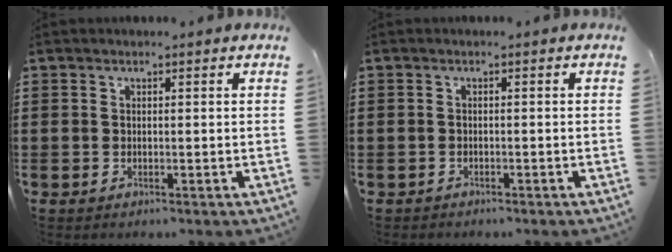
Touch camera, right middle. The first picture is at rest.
{"total": 0.8, "force": [-0.7, 0.3, -0.3], "torque": [0.004, 0.002, -0.015]}